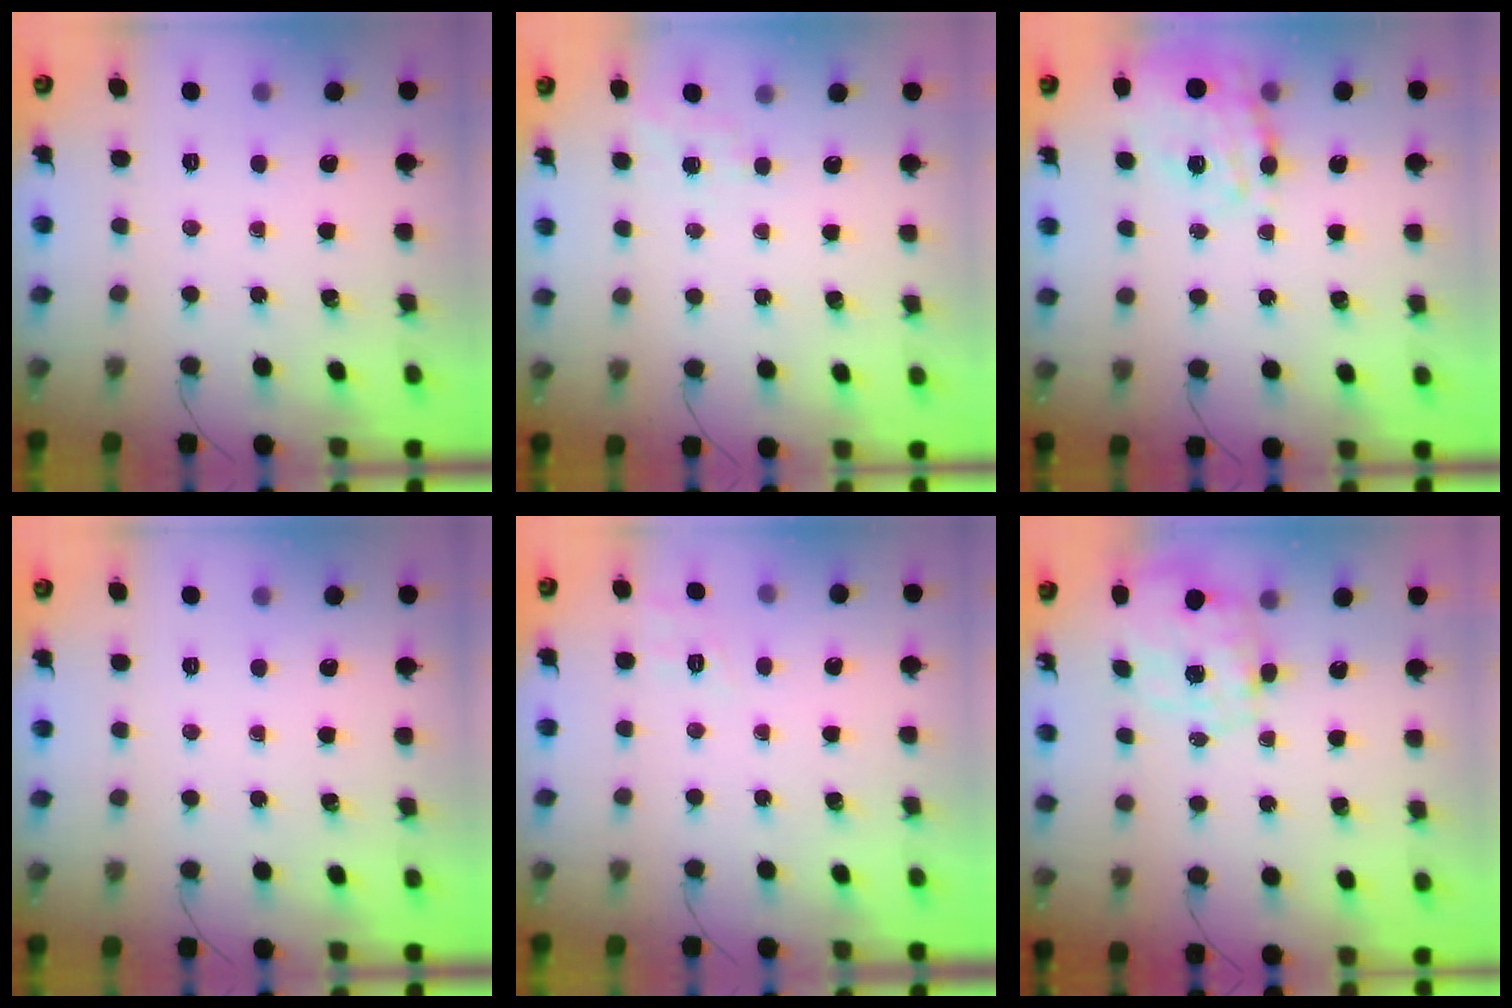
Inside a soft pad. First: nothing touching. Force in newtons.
{"total": 4.6, "press": 4.4, "slide": 1.5}
{"total": 19.5, "press": 19.1, "slide": 3.6}
{"total": 0.0}
{"total": 7.2, "press": 6.9, "slide": 2.1}
{"total": 2.5, "press": 2.3, "slide": 1.0}